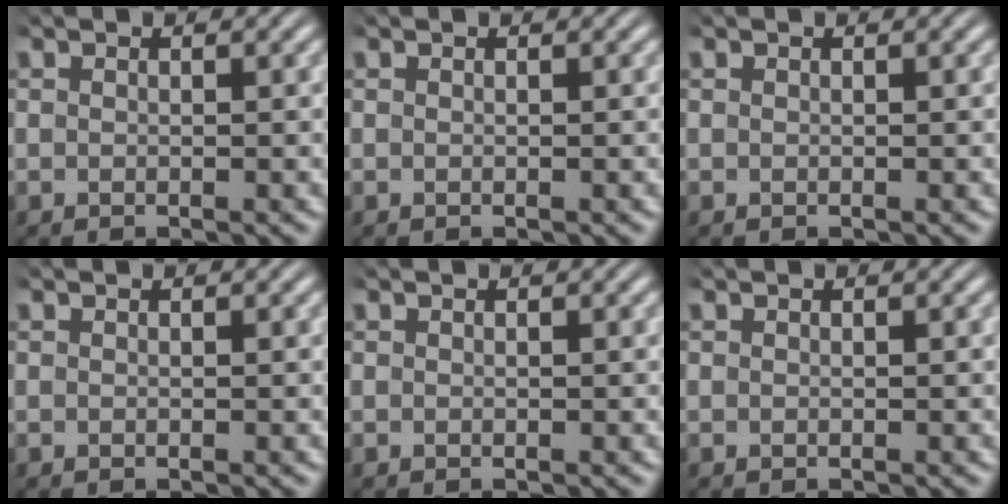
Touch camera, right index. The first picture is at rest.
{"total": 0.0}
{"total": 0.0}
{"total": 0.0}
{"total": 0.0}
{"total": 0.0}